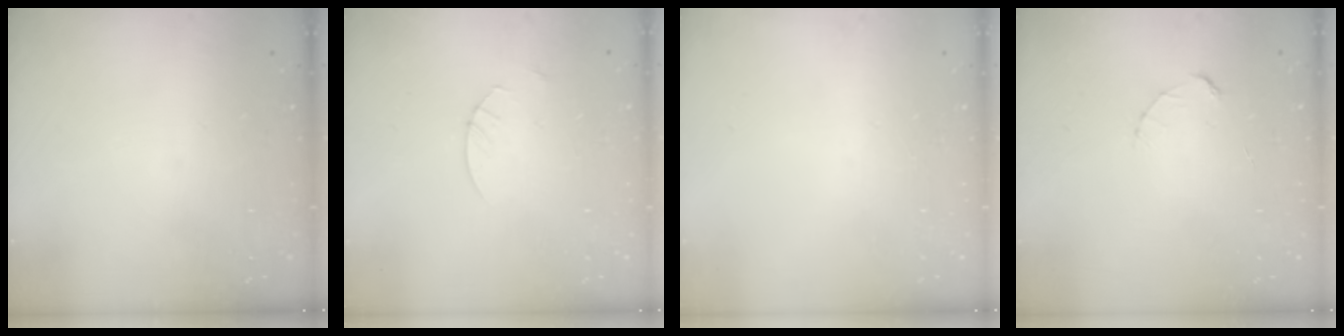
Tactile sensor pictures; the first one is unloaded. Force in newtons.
{"total": 1.4, "press": 1.4, "slide": 0.2}
{"total": 0.0}
{"total": 2.7, "press": 2.7, "slide": 0.3}